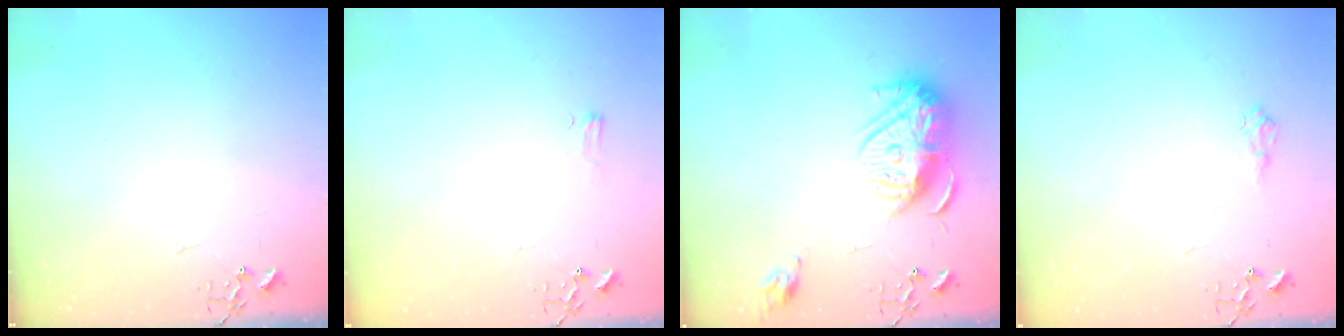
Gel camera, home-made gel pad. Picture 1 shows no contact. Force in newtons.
{"total": 3.7, "press": 3.6, "slide": 0.6}
{"total": 15.1, "press": 15.0, "slide": 1.2}
{"total": 6.6, "press": 6.5, "slide": 0.8}